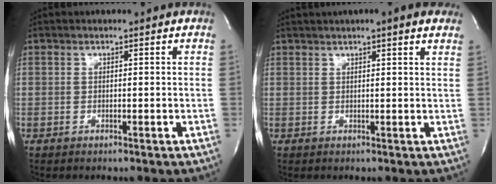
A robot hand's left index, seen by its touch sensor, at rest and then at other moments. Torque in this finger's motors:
{"motor_torque": [0.41, -0.47, 0.90, 0.19]}